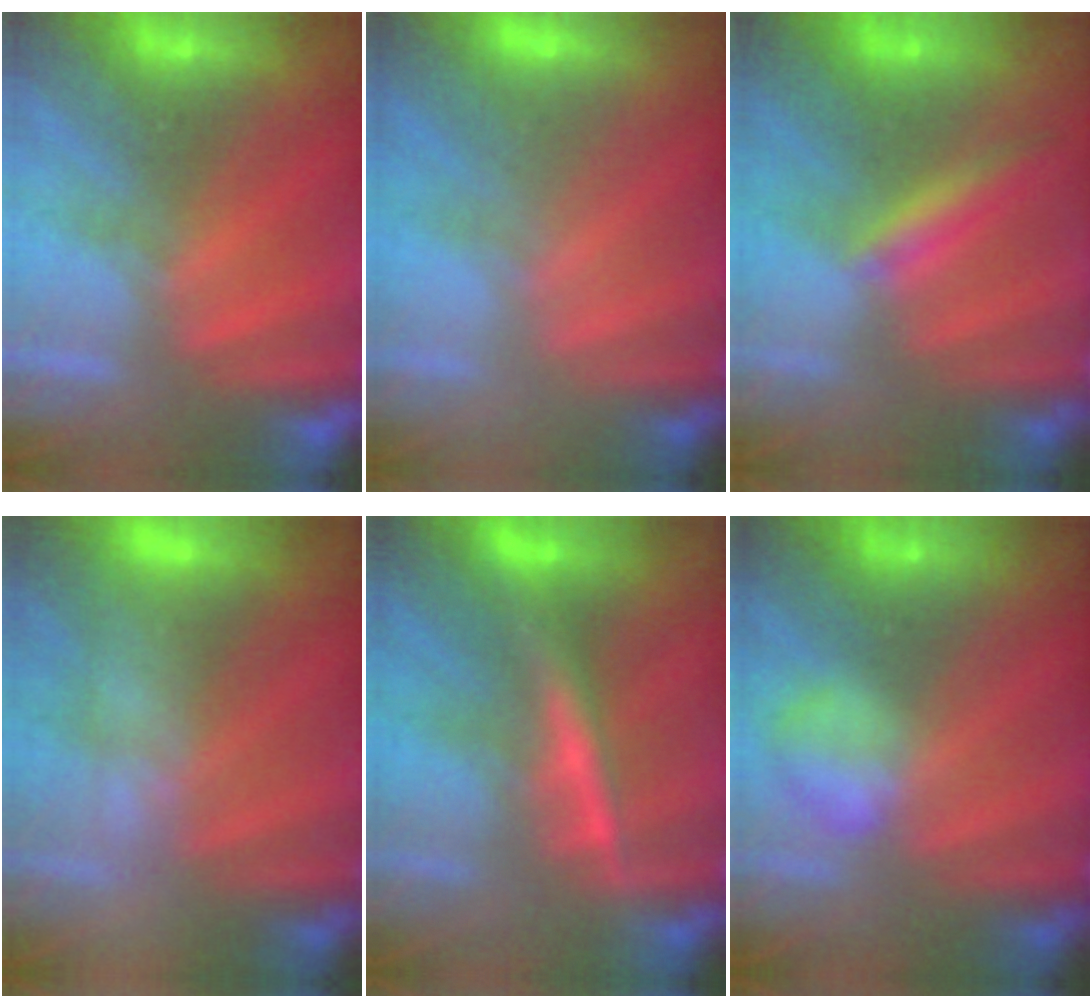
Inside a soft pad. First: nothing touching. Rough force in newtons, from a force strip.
{"total": 2.4}
{"total": 1.6}
{"total": 2.6}
{"total": 2.4}
{"total": 2.3}